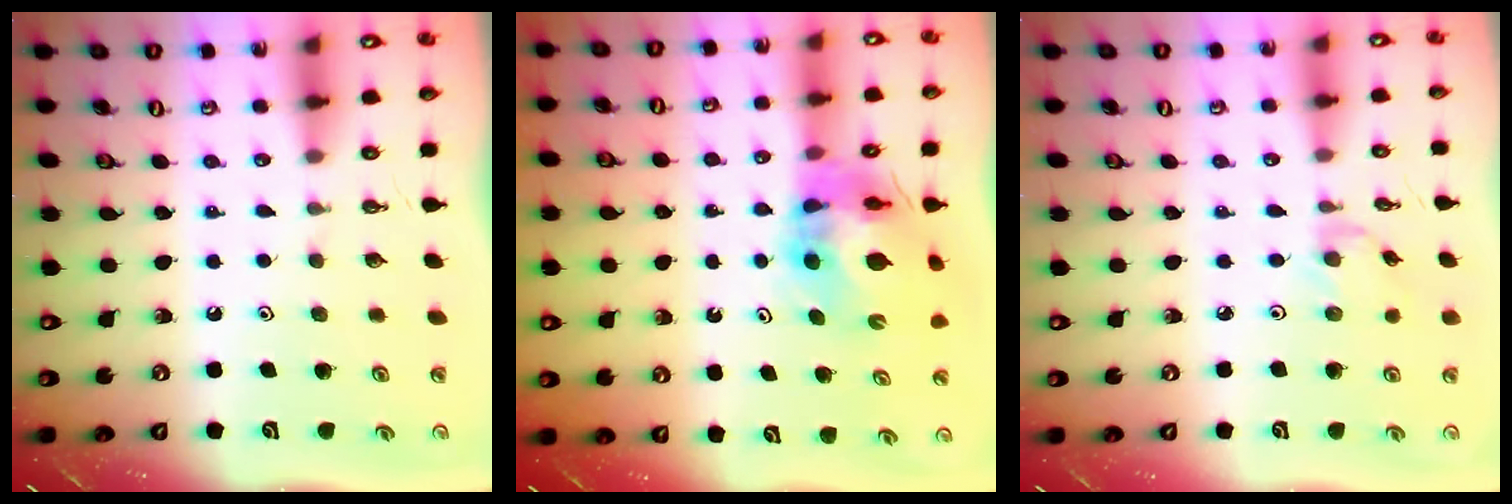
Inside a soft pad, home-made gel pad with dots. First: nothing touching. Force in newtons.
{"total": 13.9, "press": 13.8, "slide": 1.5}
{"total": 1.5, "press": 1.5, "slide": 0.3}